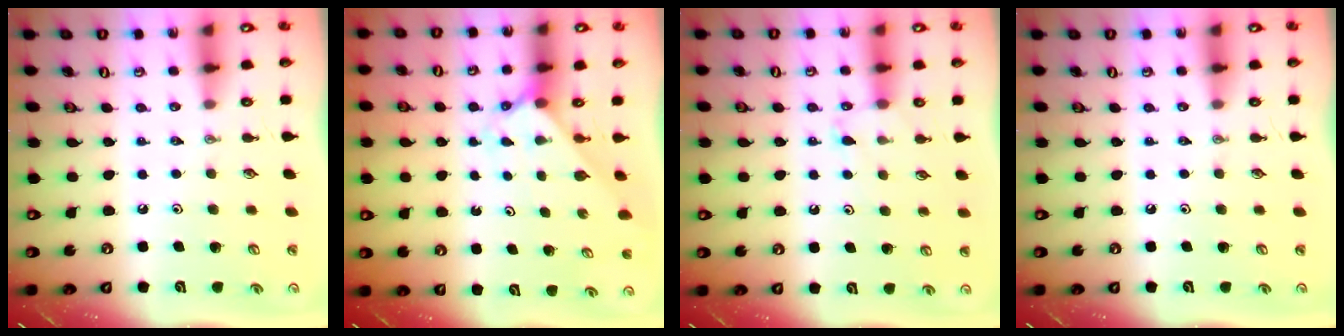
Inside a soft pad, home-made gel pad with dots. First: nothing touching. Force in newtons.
{"total": 2.3, "press": 2.3, "slide": 0.2}
{"total": 6.0, "press": 6.0, "slide": 0.6}
{"total": 0.0}